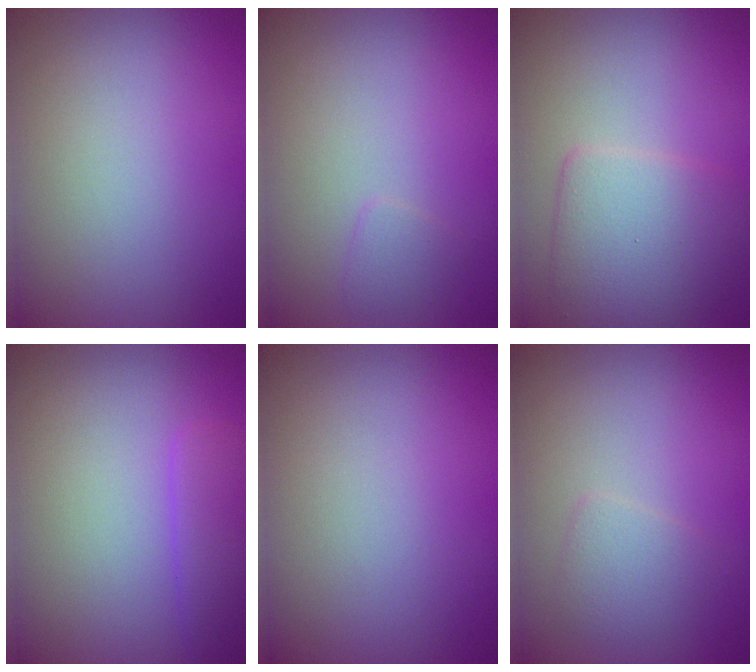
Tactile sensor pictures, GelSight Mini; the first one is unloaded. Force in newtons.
{"total": 0.9, "press": 0.9, "slide": 0.1}
{"total": 4.8, "press": 4.8, "slide": 0.1}
{"total": 2.5, "press": 2.5, "slide": 0.1}
{"total": 0.0}
{"total": 1.8, "press": 1.8, "slide": 0.1}